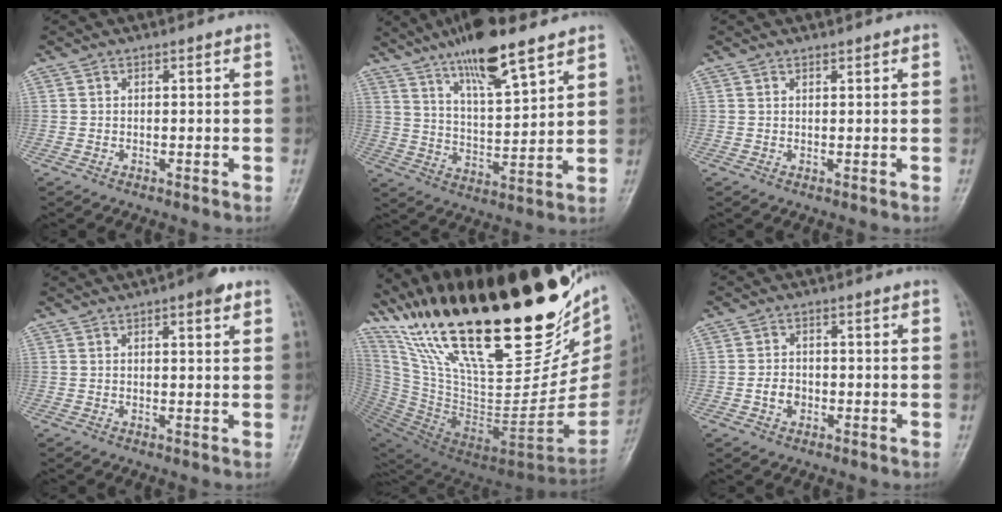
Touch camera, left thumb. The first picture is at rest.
{"total": 14.3, "force": [10.2, 3.2, 9.5], "torque": [-0.151, -0.053, 0.183]}
{"total": 0.6, "force": [0.6, 0.1, 0.0], "torque": [-0.001, -0.006, 0.009]}
{"total": 4.2, "force": [2.5, 1.1, 3.2], "torque": [-0.035, -0.005, 0.029]}
{"total": 46.3, "force": [28.7, 16.9, 32.2], "torque": [-0.444, -0.062, 0.490]}
{"total": 2.6, "force": [-0.6, 2.1, 1.4], "torque": [-0.016, 0.007, -0.011]}